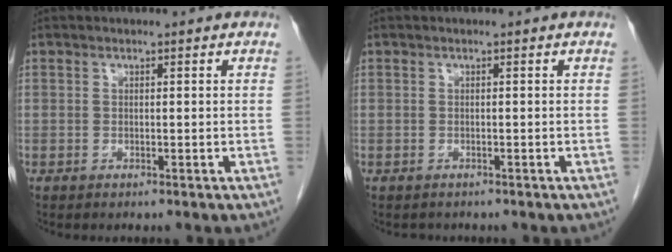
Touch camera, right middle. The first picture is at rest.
{"total": 1.1, "force": [-1.0, 0.6, 0.0], "torque": [-0.011, -0.001, -0.014]}